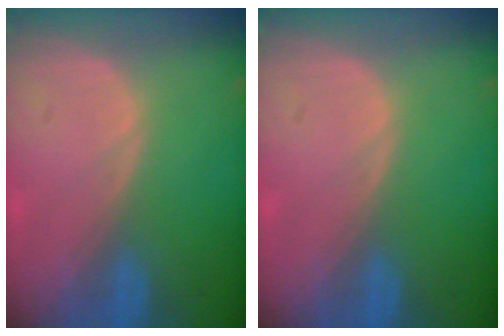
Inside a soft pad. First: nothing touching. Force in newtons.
{"total": 0.0}